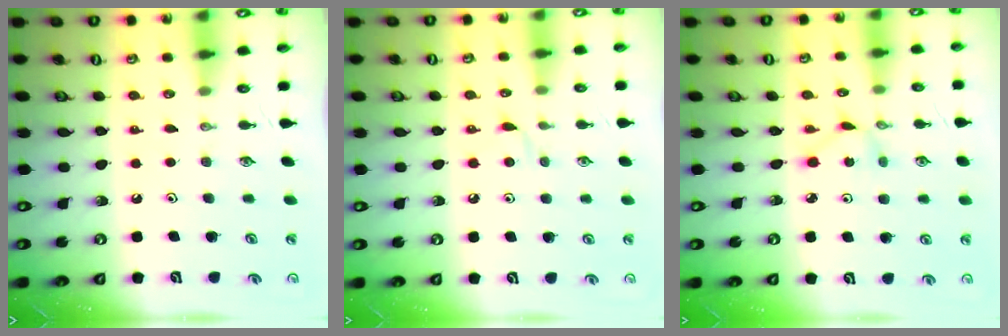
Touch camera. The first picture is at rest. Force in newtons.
{"total": 3.7, "press": 3.7, "slide": 0.5}
{"total": 3.0, "press": 3.0, "slide": 0.1}